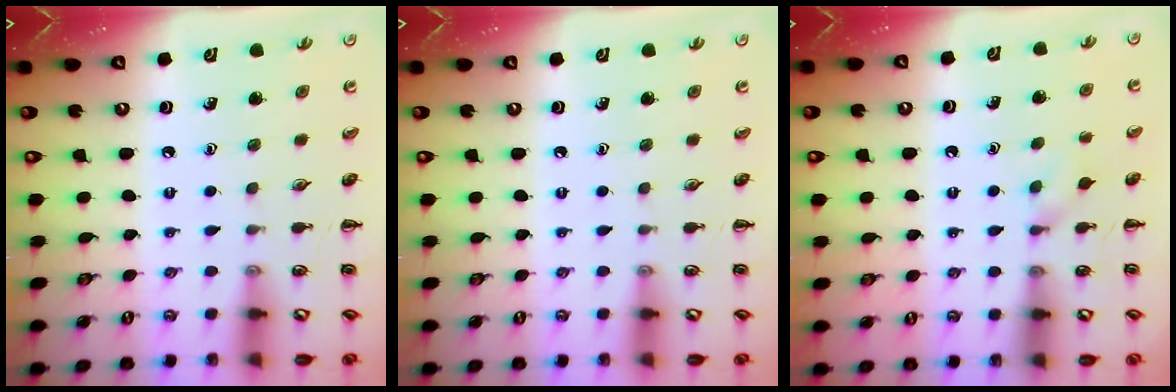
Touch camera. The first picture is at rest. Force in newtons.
{"total": 0.0}
{"total": 3.5, "press": 3.3, "slide": 1.4}